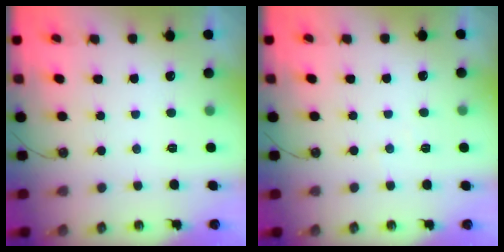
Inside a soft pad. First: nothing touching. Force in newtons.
{"total": 2.2, "press": 2.2, "slide": 0.4}